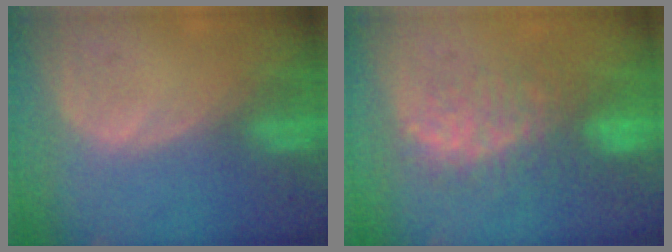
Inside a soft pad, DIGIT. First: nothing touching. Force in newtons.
{"total": 7.8, "press": 7.6, "slide": 2.1}